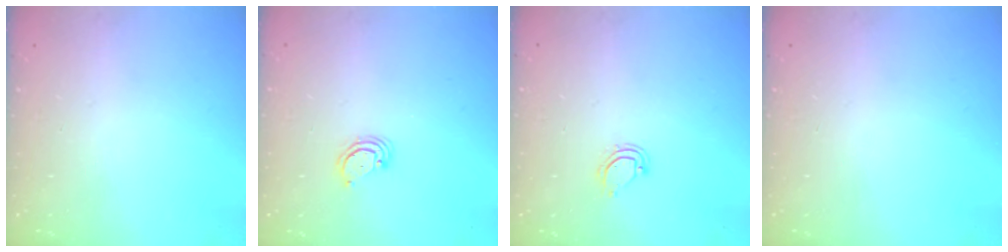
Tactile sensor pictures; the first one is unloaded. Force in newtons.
{"total": 2.9, "press": 2.9, "slide": 0.3}
{"total": 4.3, "press": 4.3, "slide": 0.3}
{"total": 0.0}